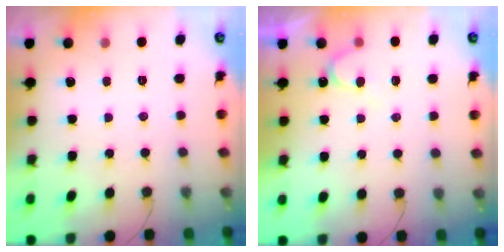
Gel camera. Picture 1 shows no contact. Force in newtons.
{"total": 4.9, "press": 4.9, "slide": 0.3}